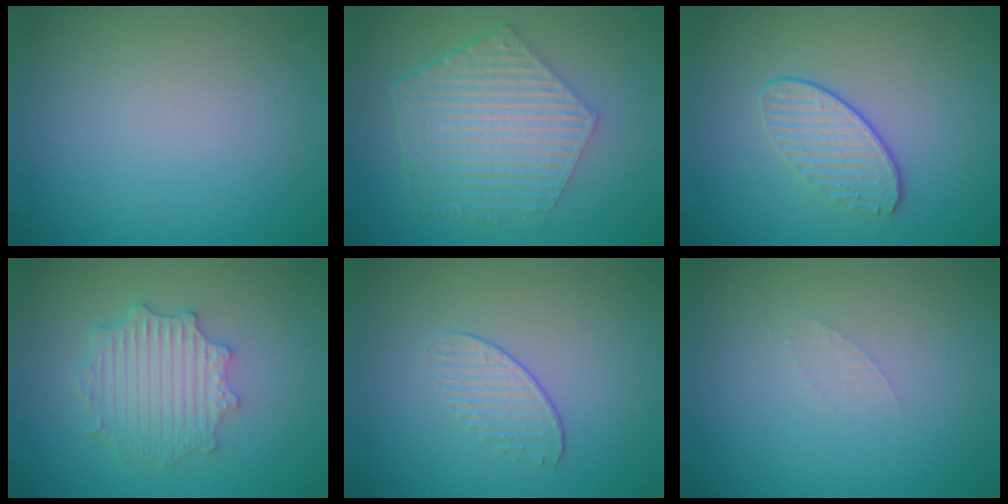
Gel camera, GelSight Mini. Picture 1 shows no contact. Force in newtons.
{"total": 6.2, "press": 4.5, "slide": 4.3}
{"total": 2.2, "press": 1.8, "slide": 1.2}
{"total": 4.3, "press": 3.5, "slide": 2.4}
{"total": 1.3, "press": 0.7, "slide": 1.1}
{"total": 0.7, "press": 0.7, "slide": 0.1}